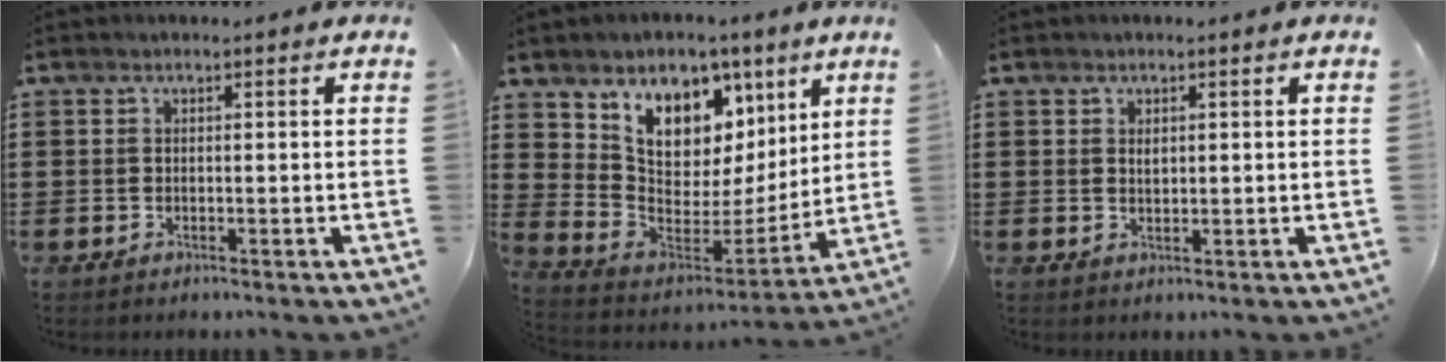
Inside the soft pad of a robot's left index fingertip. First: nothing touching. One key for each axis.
{"total": 9.3, "fx": 6.1, "fy": 6.2, "fz": 3.4, "tx": -0.092, "ty": -0.049, "tz": 0.114}
{"total": 0.8, "fx": 0.3, "fy": 0.5, "fz": 0.6, "tx": -0.014, "ty": 0.002, "tz": 0.006}